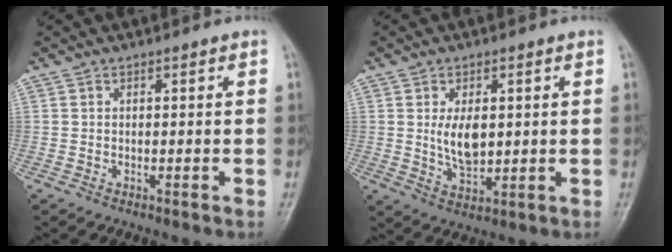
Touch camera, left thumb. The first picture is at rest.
{"total": 6.6, "force": [1.0, 3.6, 5.4], "torque": [-0.084, -0.012, 0.024]}